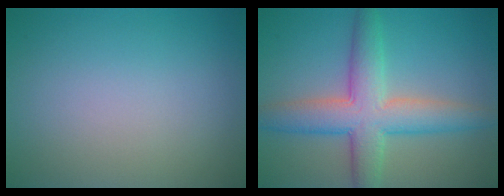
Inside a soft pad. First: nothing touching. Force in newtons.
{"total": 6.8, "press": 6.8, "slide": 0.1}